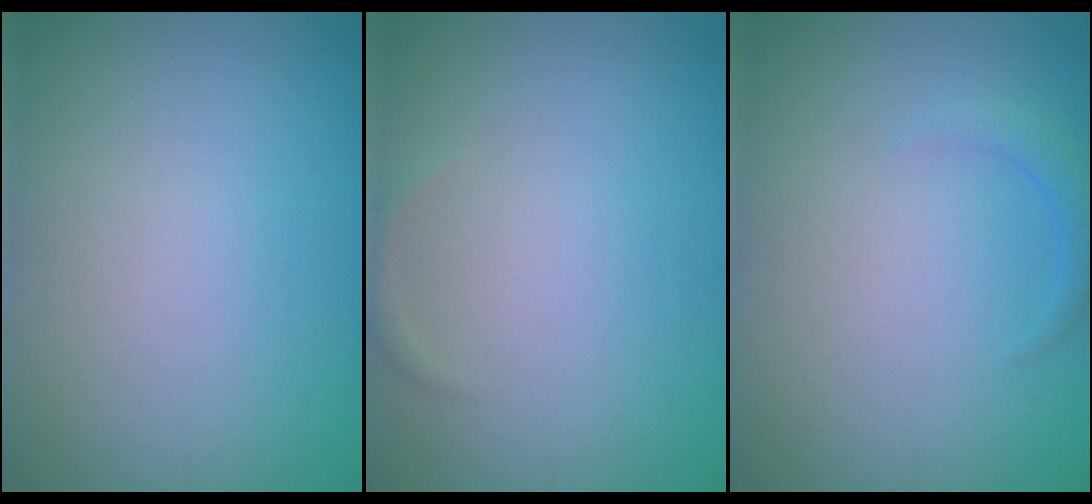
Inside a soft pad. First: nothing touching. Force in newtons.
{"total": 0.6, "press": 0.6, "slide": 0.1}
{"total": 1.1, "press": 1.1, "slide": 0.1}